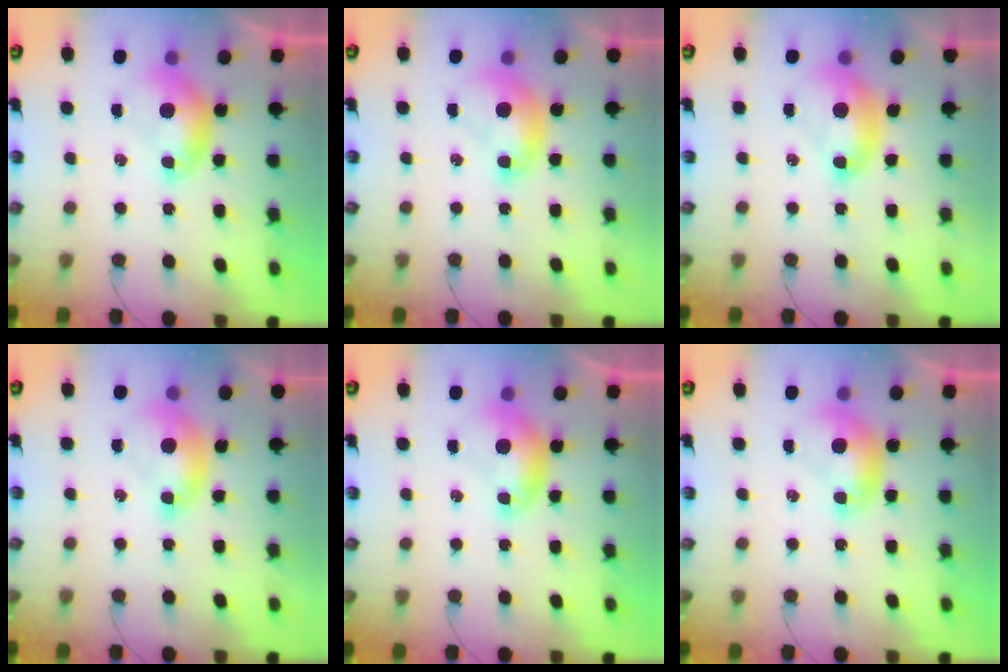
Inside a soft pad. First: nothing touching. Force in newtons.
{"total": 1.1, "press": 1.1, "slide": 0.1}
{"total": 2.9, "press": 2.8, "slide": 0.6}
{"total": 1.8, "press": 1.7, "slide": 0.7}
{"total": 0.0}
{"total": 0.0}